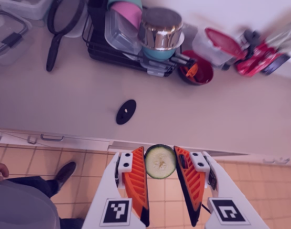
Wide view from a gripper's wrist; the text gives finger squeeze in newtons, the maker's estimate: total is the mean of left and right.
{"total": 8.1, "left": 7.9, "right": 8.2}